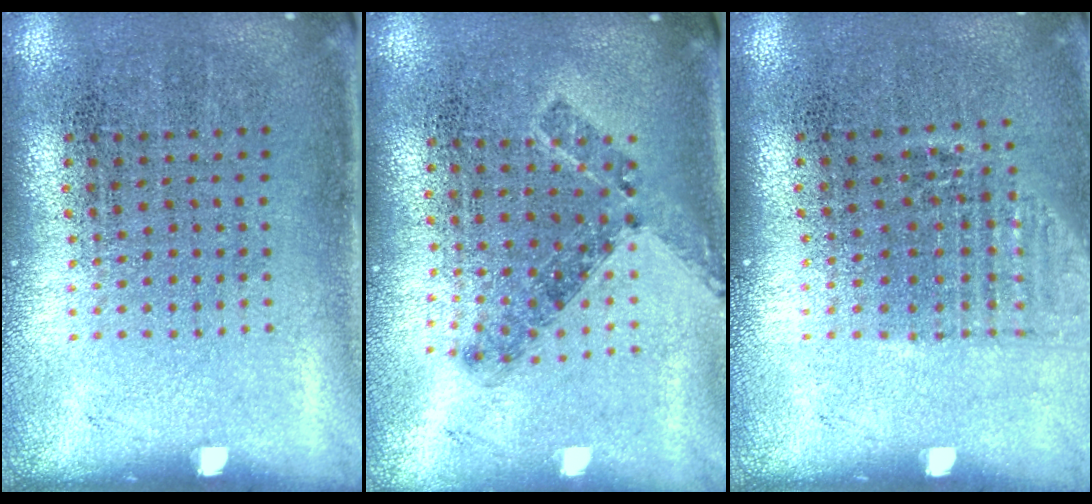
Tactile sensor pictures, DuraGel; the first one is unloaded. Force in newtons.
{"total": 0.8, "press": 0.8, "slide": 0.3}
{"total": 1.1, "press": 1.0, "slide": 0.4}